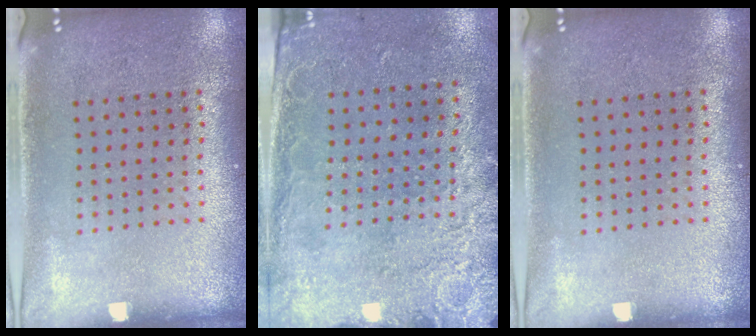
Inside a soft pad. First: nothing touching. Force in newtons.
{"total": 2.7, "press": 2.0, "slide": 1.8}
{"total": 0.0}